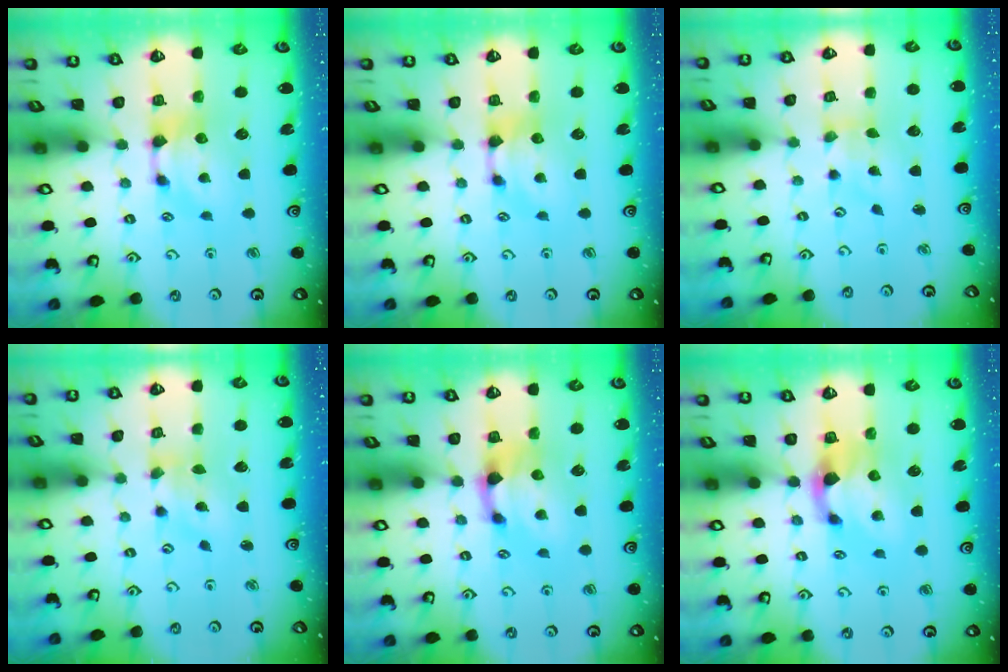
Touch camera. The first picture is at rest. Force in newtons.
{"total": 0.0}
{"total": 3.2, "press": 3.1, "slide": 0.7}
{"total": 1.7, "press": 1.3, "slide": 1.0}
{"total": 1.7, "press": 1.1, "slide": 1.3}
{"total": 2.0, "press": 1.5, "slide": 1.4}